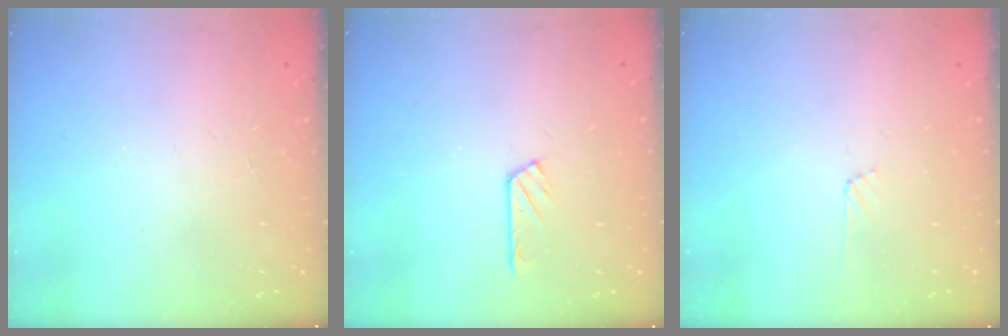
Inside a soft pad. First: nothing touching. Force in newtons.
{"total": 5.3, "press": 5.3, "slide": 0.6}
{"total": 4.6, "press": 4.6, "slide": 0.5}